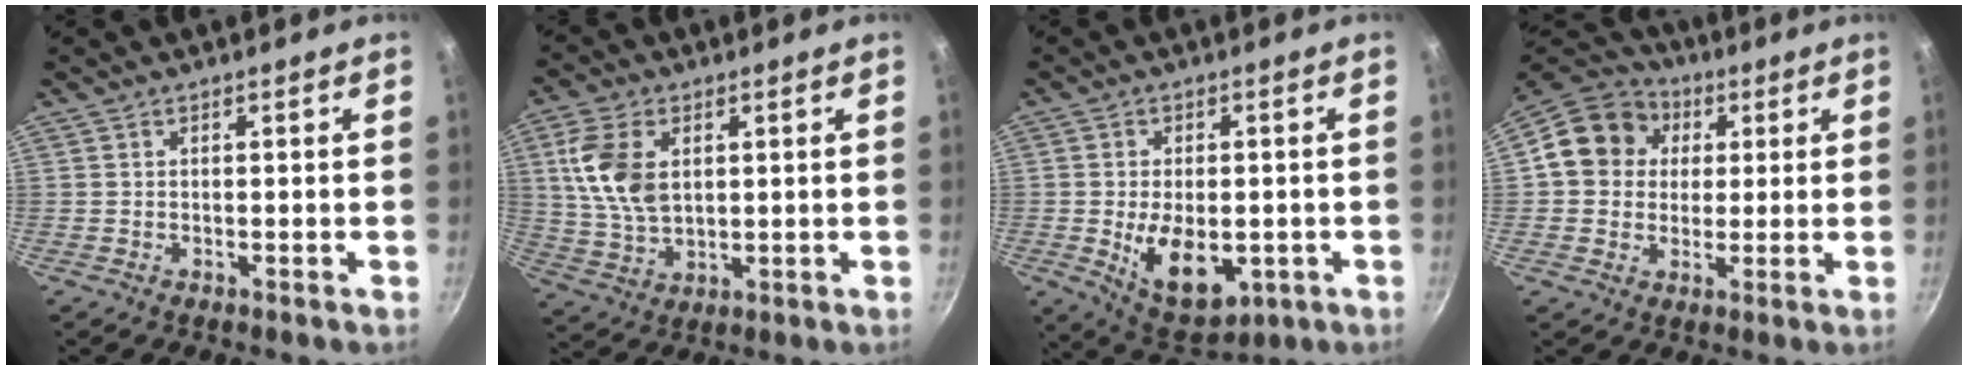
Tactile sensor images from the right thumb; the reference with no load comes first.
{"total": 11.2, "force": [2.8, 6.9, 8.3], "torque": [-0.154, -0.013, 0.059]}
{"total": 12.2, "force": [-2.5, 7.1, 9.6], "torque": [-0.125, -0.005, -0.020]}
{"total": 12.7, "force": [2.7, 11.2, 5.4], "torque": [-0.066, 0.017, 0.028]}